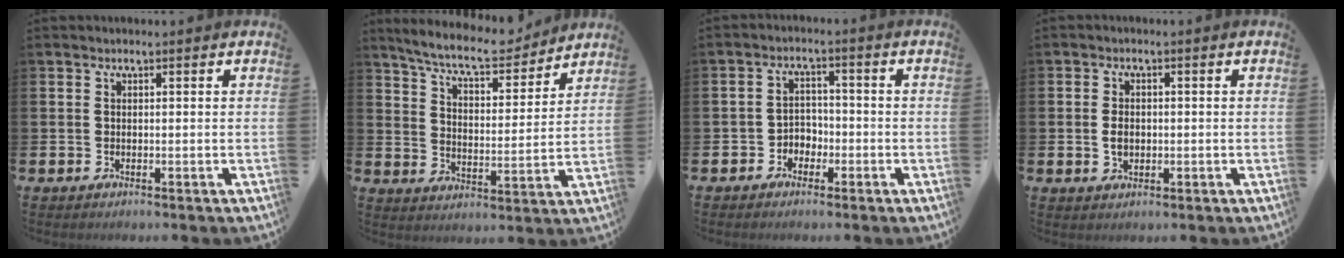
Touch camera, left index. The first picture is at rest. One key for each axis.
{"total": 8.4, "fx": 7.8, "fy": 1.4, "fz": 2.9, "tx": -0.076, "ty": -0.050, "tz": 0.134}
{"total": 2.8, "fx": -1.9, "fy": 2.0, "fz": 0.4, "tx": -0.016, "ty": 0.004, "tz": -0.045}
{"total": 2.5, "fx": 0.0, "fy": 1.7, "fz": 1.9, "tx": -0.022, "ty": 0.000, "tz": -0.004}